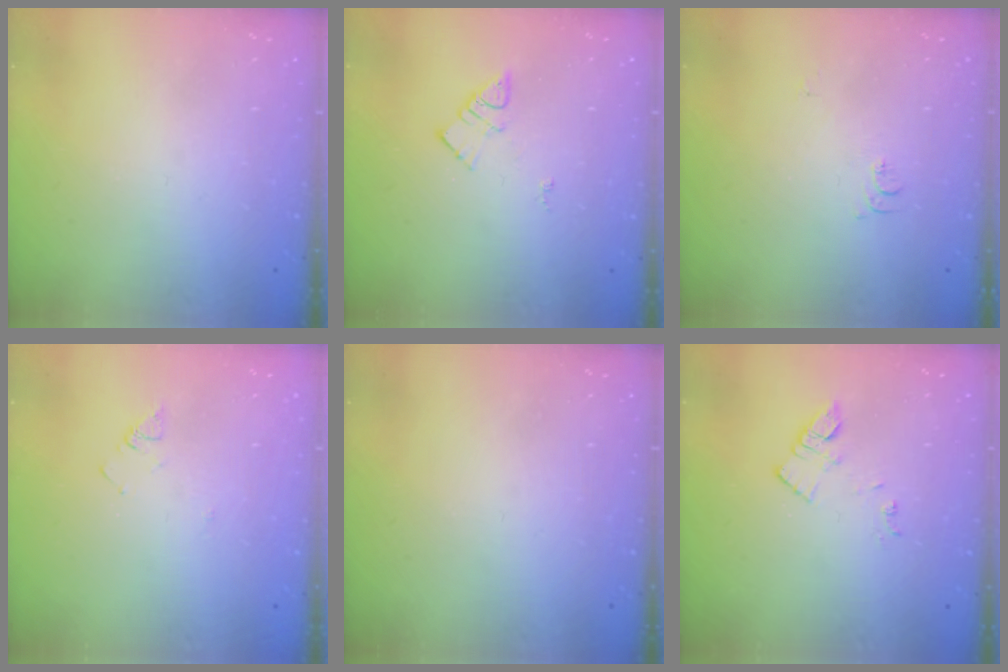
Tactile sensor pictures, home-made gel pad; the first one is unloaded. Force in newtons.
{"total": 6.6, "press": 6.6, "slide": 0.7}
{"total": 5.2, "press": 5.1, "slide": 0.6}
{"total": 3.1, "press": 3.1, "slide": 0.5}
{"total": 0.0}
{"total": 8.3, "press": 8.3, "slide": 0.6}